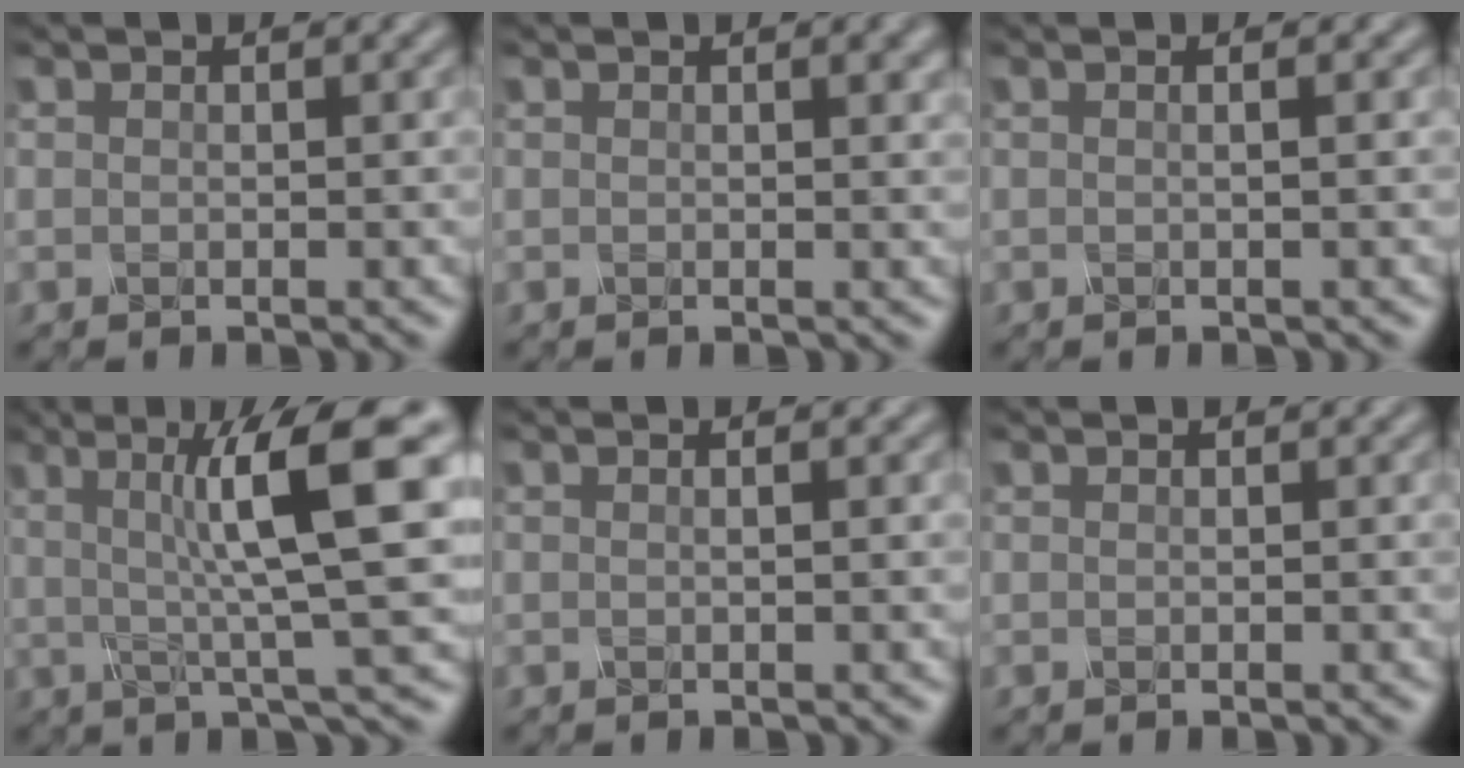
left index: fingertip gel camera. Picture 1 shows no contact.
{"total": 1.8, "force": [0.9, 0.6, 1.5], "torque": [-0.019, 0.004, 0.016]}
{"total": 2.0, "force": [0.4, 1.0, 1.6], "torque": [-0.010, 0.003, -0.021]}
{"total": 10.0, "force": [1.3, 1.8, 9.7], "torque": [-0.135, 0.009, 0.015]}
{"total": 1.1, "force": [0.2, 0.5, 1.0], "torque": [-0.009, -0.002, -0.013]}
{"total": 0.0}